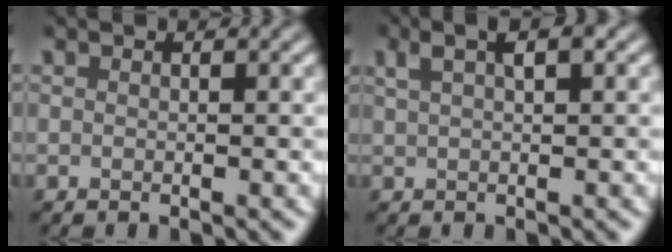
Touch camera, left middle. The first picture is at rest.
{"total": 2.7, "force": [1.3, 0.8, 2.2], "torque": [-0.032, 0.011, 0.021]}